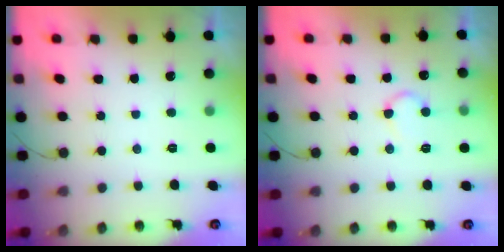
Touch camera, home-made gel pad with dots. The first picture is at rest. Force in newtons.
{"total": 7.8, "press": 7.7, "slide": 0.7}